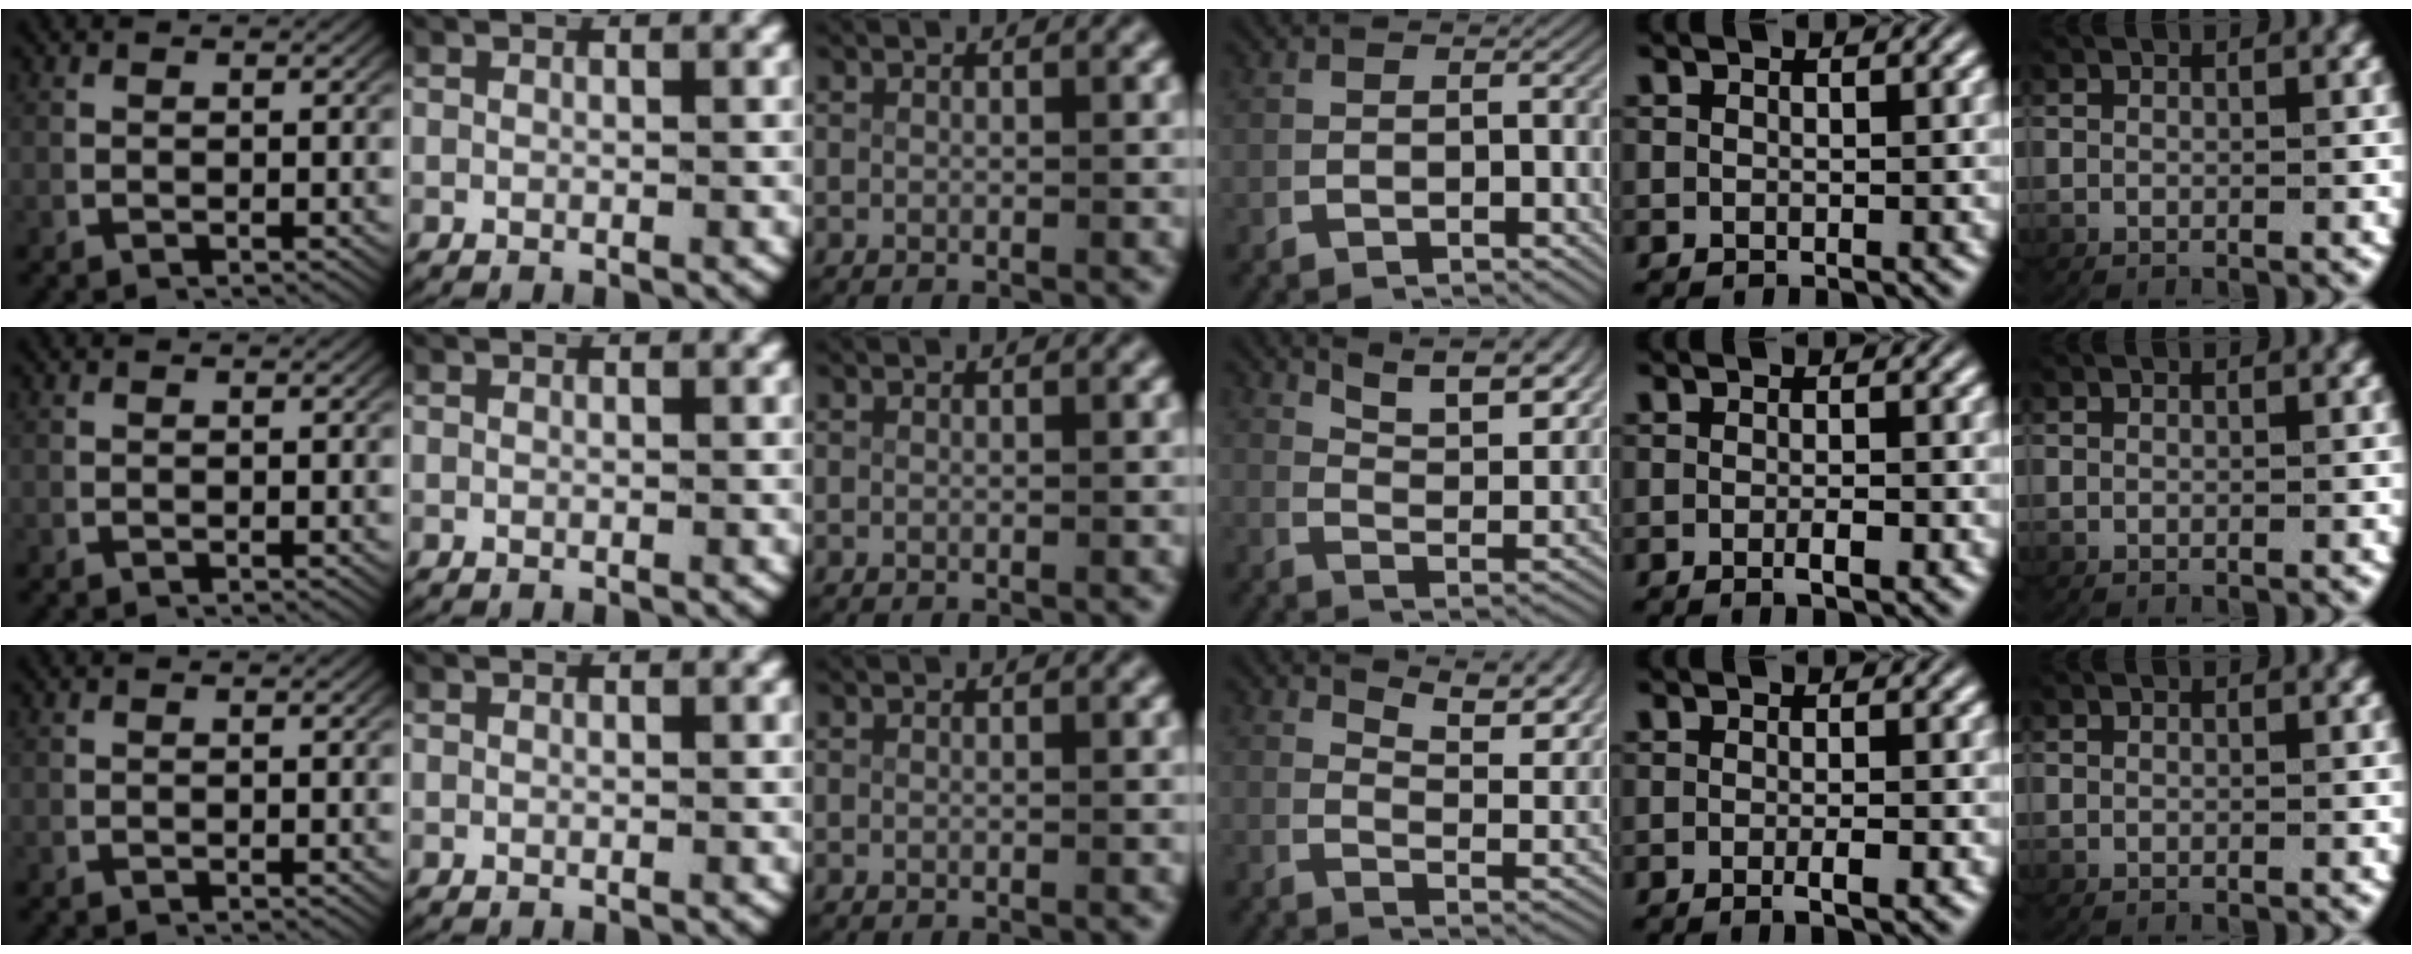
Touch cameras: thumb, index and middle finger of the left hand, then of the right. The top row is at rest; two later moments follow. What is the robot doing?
{"motion": "lift_and_place", "object": "map"}